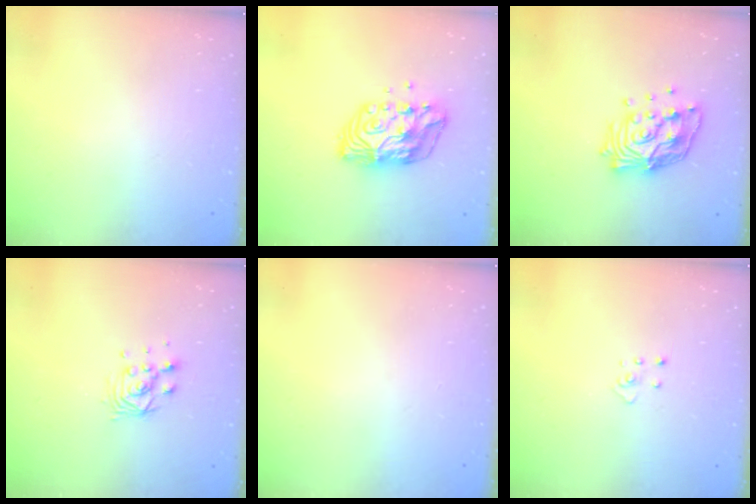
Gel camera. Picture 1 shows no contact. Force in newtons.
{"total": 10.5, "press": 10.5, "slide": 1.1}
{"total": 14.9, "press": 14.8, "slide": 1.1}
{"total": 7.0, "press": 7.0, "slide": 0.4}
{"total": 0.0}
{"total": 2.9, "press": 2.9, "slide": 0.2}